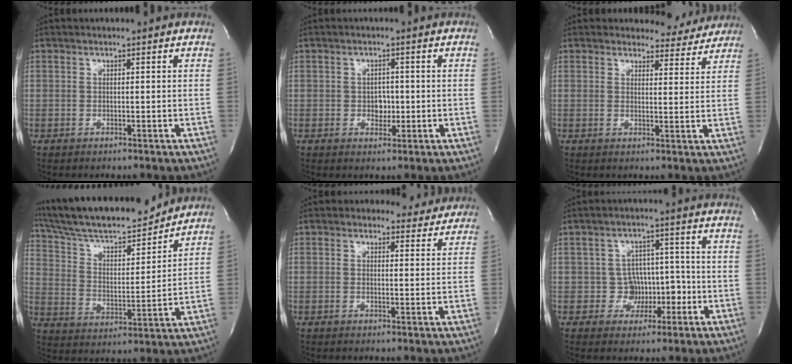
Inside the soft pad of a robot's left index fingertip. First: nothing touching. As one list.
[{"total": 2.3, "force": [-0.5, 2.0, 1.1], "torque": [-0.010, 0.003, -0.006]}, {"total": 4.9, "force": [4.6, 1.6, -0.6], "torque": [0.019, -0.013, 0.042]}, {"total": 19.3, "force": [17.4, 2.7, 7.9], "torque": [-0.145, 0.011, 0.288]}, {"total": 3.2, "force": [2.8, 1.6, -0.4], "torque": [0.012, -0.007, 0.021]}, {"total": 5.0, "force": [-1.7, 4.6, 0.8], "torque": [0.011, 0.021, -0.020]}]